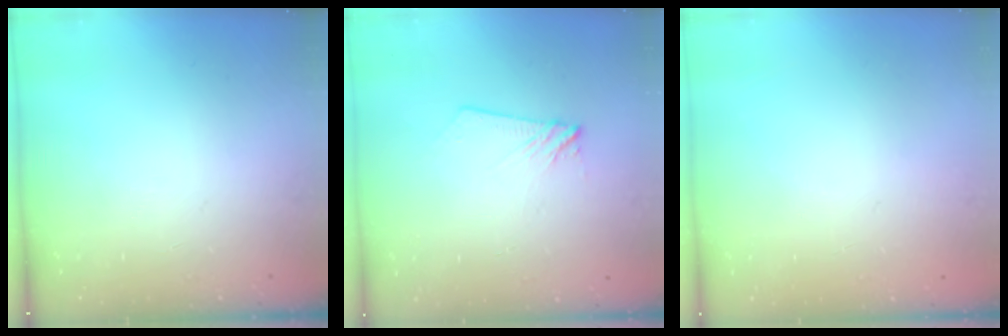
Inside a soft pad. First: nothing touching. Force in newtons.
{"total": 4.6, "press": 4.6, "slide": 0.5}
{"total": 0.7, "press": 0.3, "slide": 0.7}